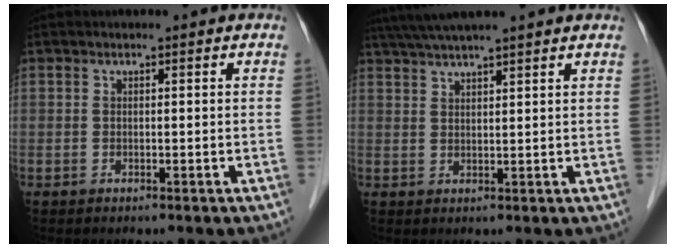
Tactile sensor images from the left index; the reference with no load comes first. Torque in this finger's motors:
{"motor_torque": [0.45, -0.42, 0.69, 0.19]}